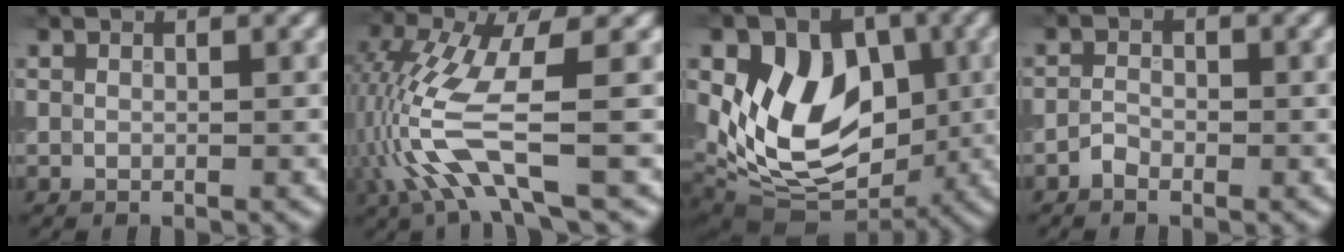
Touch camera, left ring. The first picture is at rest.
{"total": 7.0, "force": [-2.0, 1.7, 6.5], "torque": [-0.158, -0.004, -0.037]}
{"total": 11.0, "force": [0.6, 7.9, 7.6], "torque": [-0.121, -0.012, 0.013]}
{"total": 1.2, "force": [-0.8, 0.7, 0.6], "torque": [-0.009, 0.004, -0.019]}